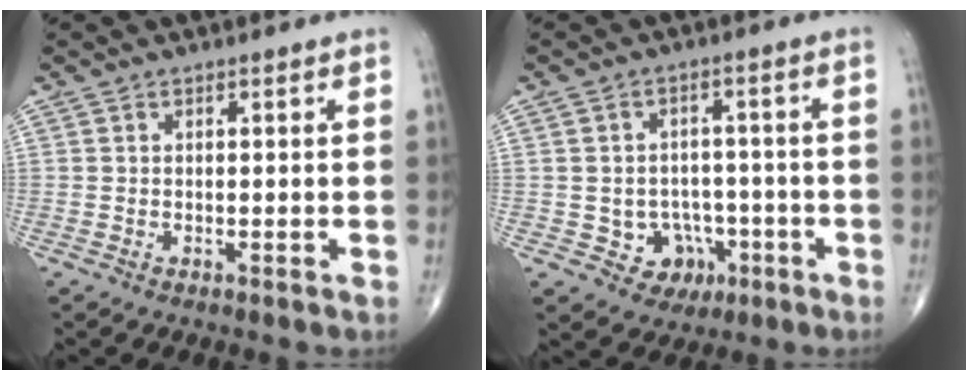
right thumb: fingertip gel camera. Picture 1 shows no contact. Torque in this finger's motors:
{"motor_torque": [-0.16, 0.28, -0.21, -0.29, 0.06]}